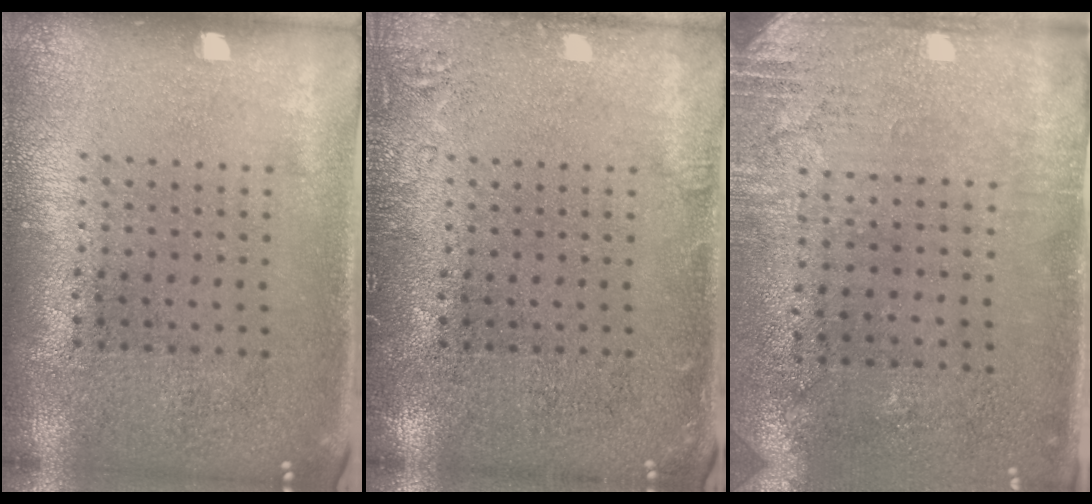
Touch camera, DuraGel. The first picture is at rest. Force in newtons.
{"total": 1.8, "press": 1.7, "slide": 0.4}
{"total": 2.8, "press": 2.3, "slide": 1.6}